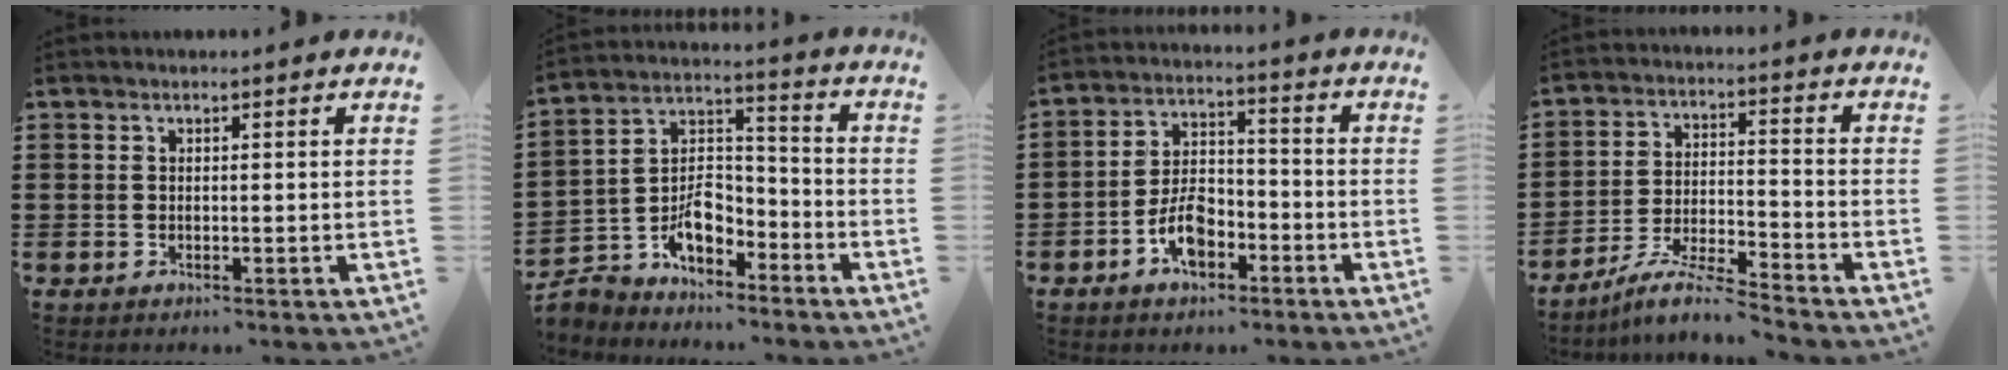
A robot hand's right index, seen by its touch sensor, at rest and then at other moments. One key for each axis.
{"total": 7.1, "fx": -4.7, "fy": 4.2, "fz": 3.4, "tx": -0.073, "ty": 0.008, "tz": -0.090}
{"total": 6.8, "fx": -3.4, "fy": 3.6, "fz": 4.7, "tx": -0.094, "ty": 0.011, "tz": -0.065}
{"total": 7.0, "fx": -6.4, "fy": 0.2, "fz": 2.8, "tx": -0.059, "ty": -0.002, "tz": -0.125}